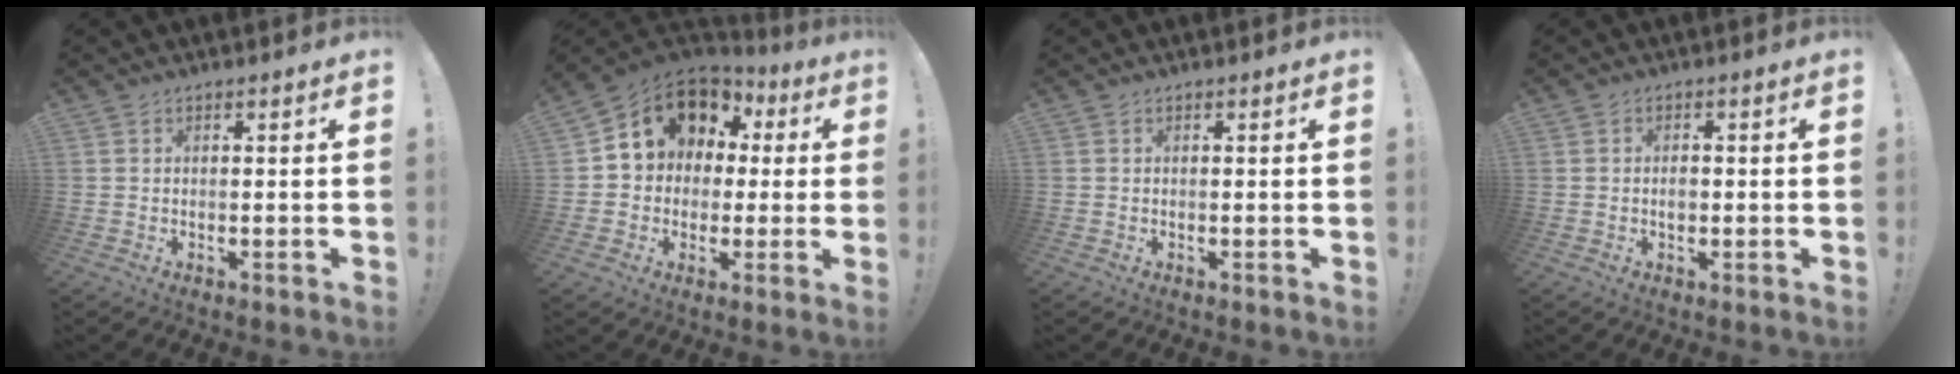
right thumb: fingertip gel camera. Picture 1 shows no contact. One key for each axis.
{"total": 10.9, "fx": 3.6, "fy": 9.2, "fz": 4.7, "tx": -0.070, "ty": -0.019, "tz": 0.073}
{"total": 0.0}
{"total": 2.0, "fx": -0.3, "fy": 1.4, "fz": 1.4, "tx": -0.011, "ty": 0.000, "tz": -0.009}